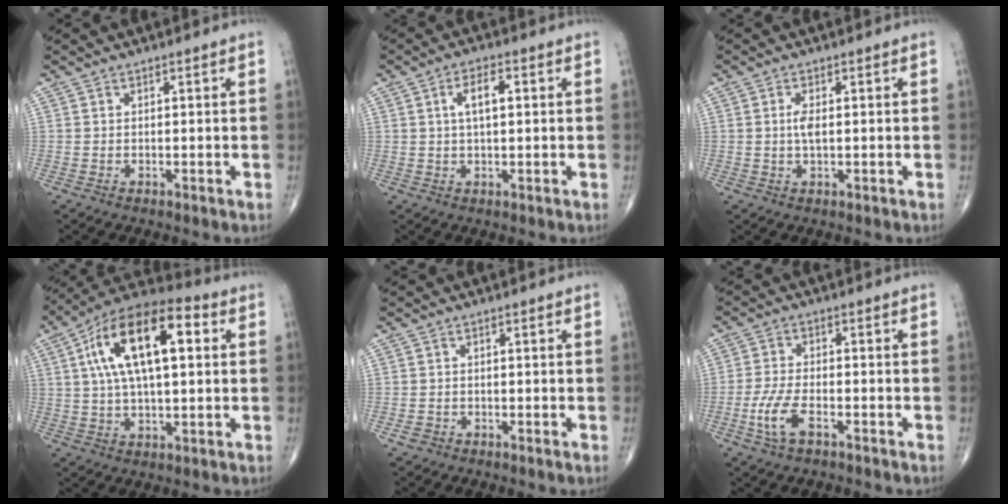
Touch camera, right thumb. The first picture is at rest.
{"total": 5.1, "force": [1.1, 2.2, 4.4], "torque": [-0.078, 0.007, 0.018]}
{"total": 2.5, "force": [0.2, 1.0, 2.3], "torque": [-0.045, -0.002, 0.003]}
{"total": 19.4, "force": [4.7, 8.7, 16.7], "torque": [-0.285, 0.025, 0.068]}
{"total": 1.4, "force": [-0.8, 0.9, 0.6], "torque": [-0.011, 0.000, -0.016]}
{"total": 6.3, "force": [-2.9, 2.7, 4.9], "torque": [-0.113, 0.012, -0.058]}